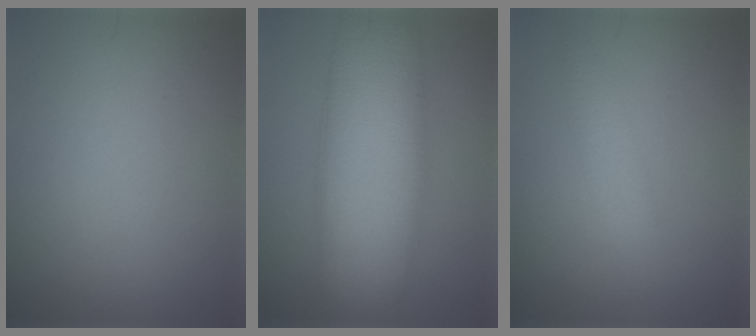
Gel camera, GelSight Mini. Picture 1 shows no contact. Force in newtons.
{"total": 12.6, "press": 12.6, "slide": 0.3}
{"total": 1.9, "press": 1.9, "slide": 0.1}